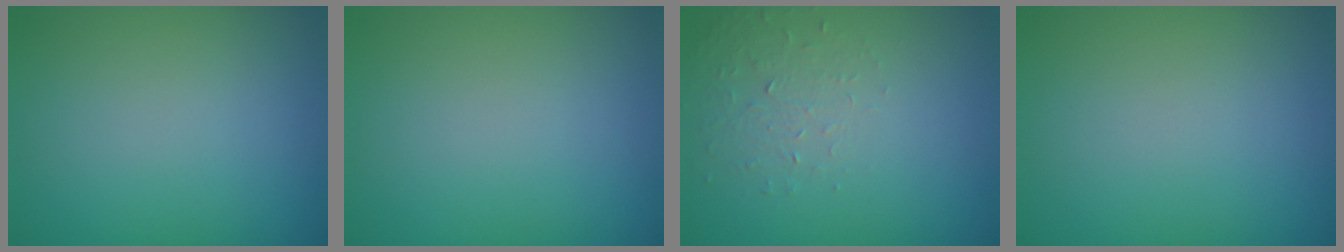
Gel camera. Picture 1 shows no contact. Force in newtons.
{"total": 0.0}
{"total": 1.4, "press": 0.7, "slide": 1.2}
{"total": 0.0}